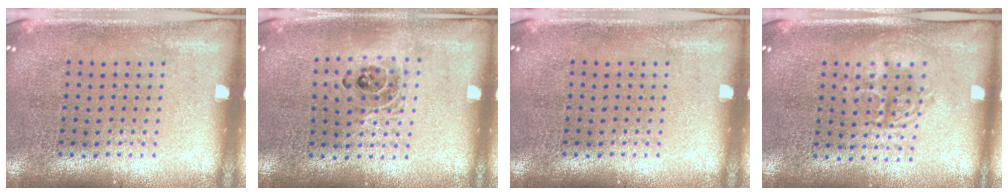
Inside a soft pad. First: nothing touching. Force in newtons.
{"total": 1.3, "press": 1.2, "slide": 0.5}
{"total": 0.0}
{"total": 1.4, "press": 1.3, "slide": 0.5}